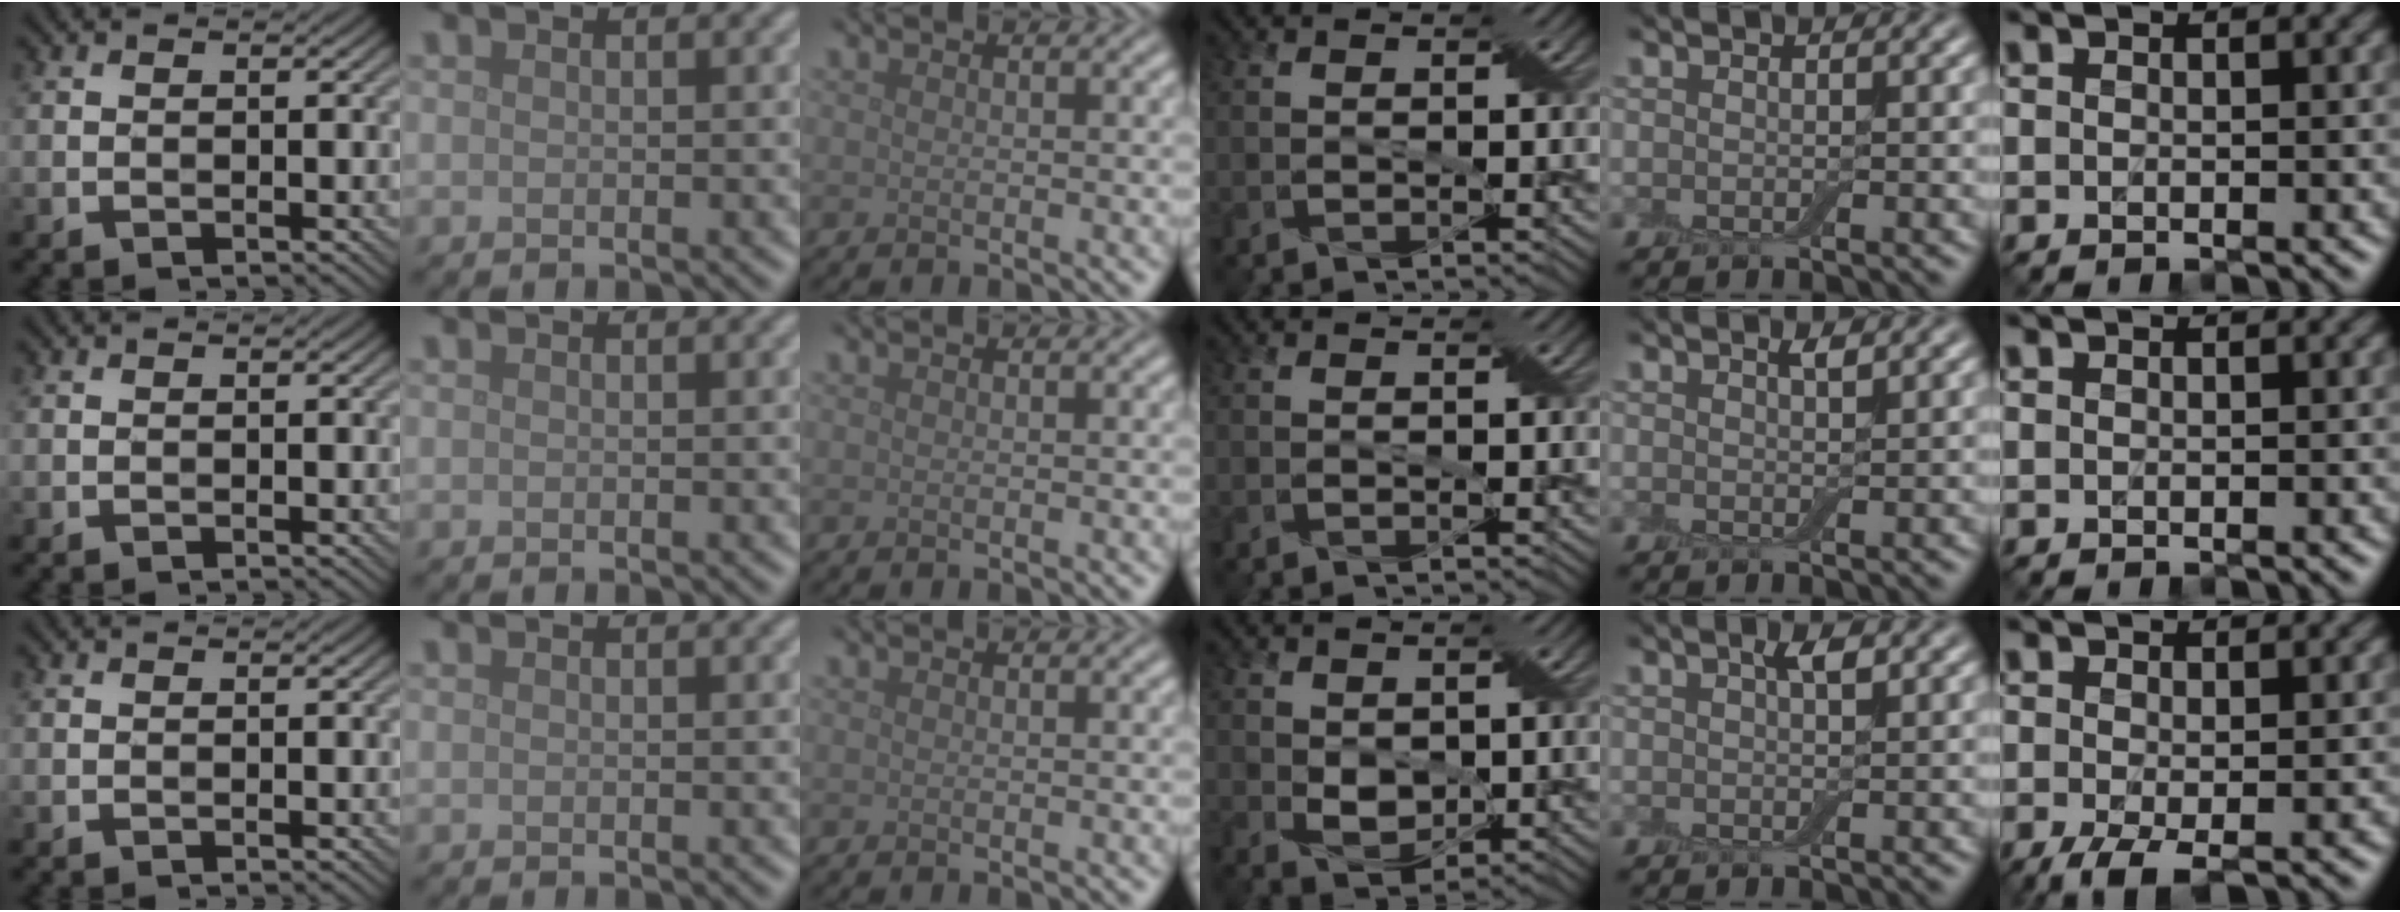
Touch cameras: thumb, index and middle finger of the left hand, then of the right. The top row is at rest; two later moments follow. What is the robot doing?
{"motion": "pour", "object": "cup"}